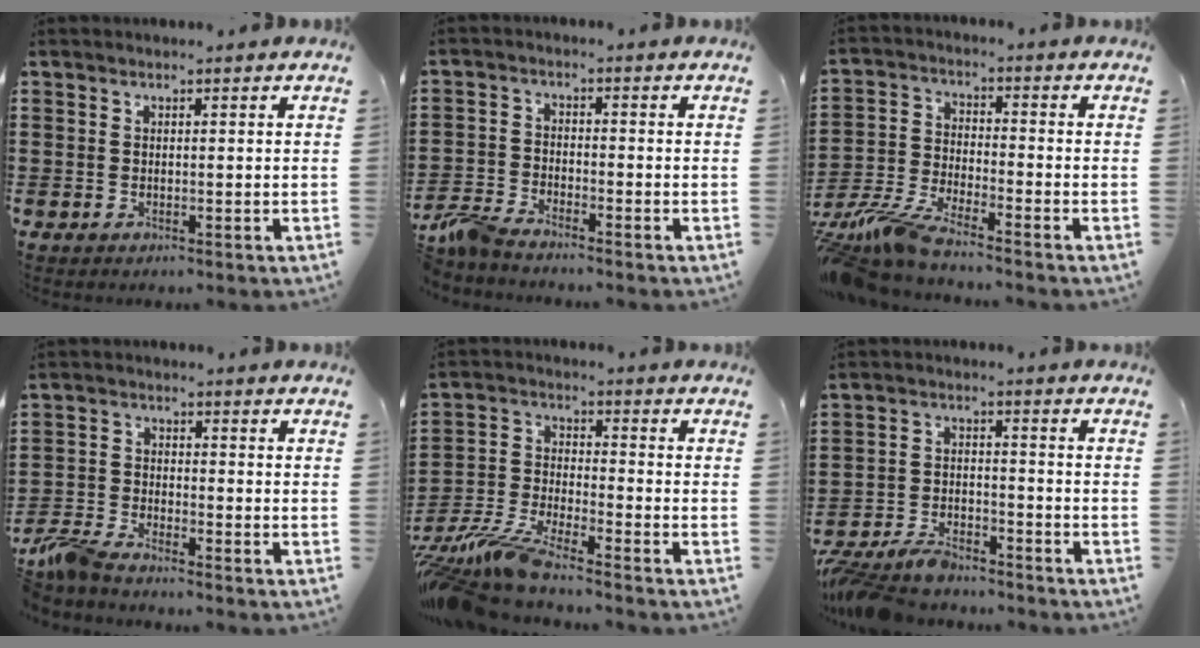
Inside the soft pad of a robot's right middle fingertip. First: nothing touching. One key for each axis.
{"total": 4.0, "fx": -3.8, "fy": 0.5, "fz": 1.4, "tx": -0.052, "ty": -0.004, "tz": -0.082}
{"total": 7.1, "fx": -6.6, "fy": 0.4, "fz": 2.5, "tx": -0.076, "ty": -0.012, "tz": -0.137}
{"total": 4.5, "fx": -4.0, "fy": 0.7, "fz": 1.8, "tx": -0.065, "ty": -0.008, "tz": -0.089}
{"total": 7.8, "fx": -7.2, "fy": 0.5, "fz": 2.9, "tx": -0.081, "ty": -0.010, "tz": -0.147}
{"total": 5.9, "fx": -5.5, "fy": 1.3, "fz": 1.8, "tx": -0.046, "ty": 0.002, "tz": -0.111}